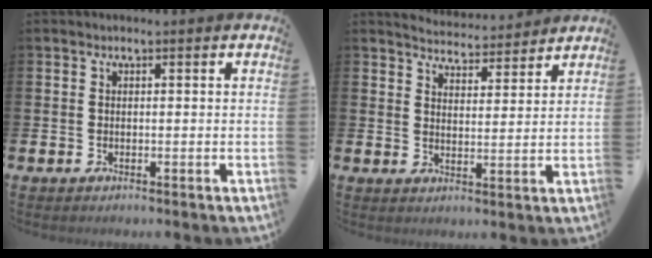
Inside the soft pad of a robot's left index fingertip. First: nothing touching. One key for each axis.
{"total": 4.5, "fx": 4.5, "fy": 0.5, "fz": -0.3, "tx": -0.002, "ty": -0.036, "tz": 0.076}